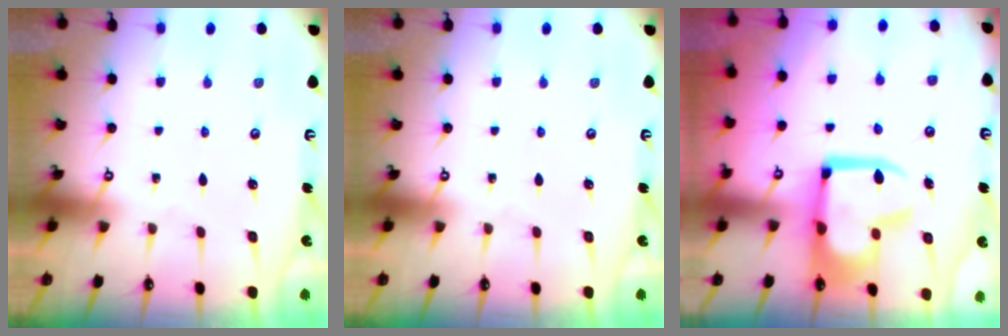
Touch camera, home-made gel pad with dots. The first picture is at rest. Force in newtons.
{"total": 0.0}
{"total": 10.0, "press": 9.8, "slide": 1.6}